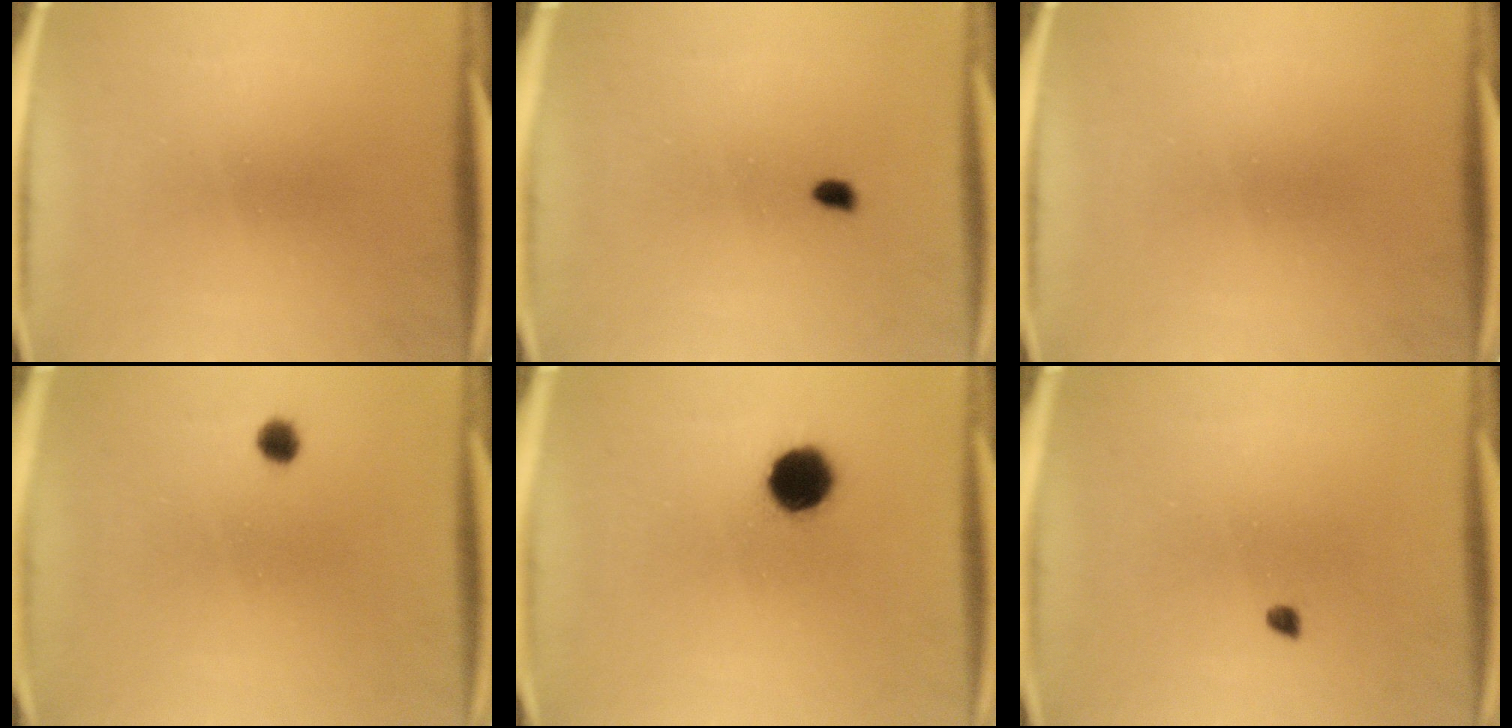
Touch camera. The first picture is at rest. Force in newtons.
{"total": 0.8}
{"total": 0.0}
{"total": 1.8}
{"total": 8.9}
{"total": 1.0}